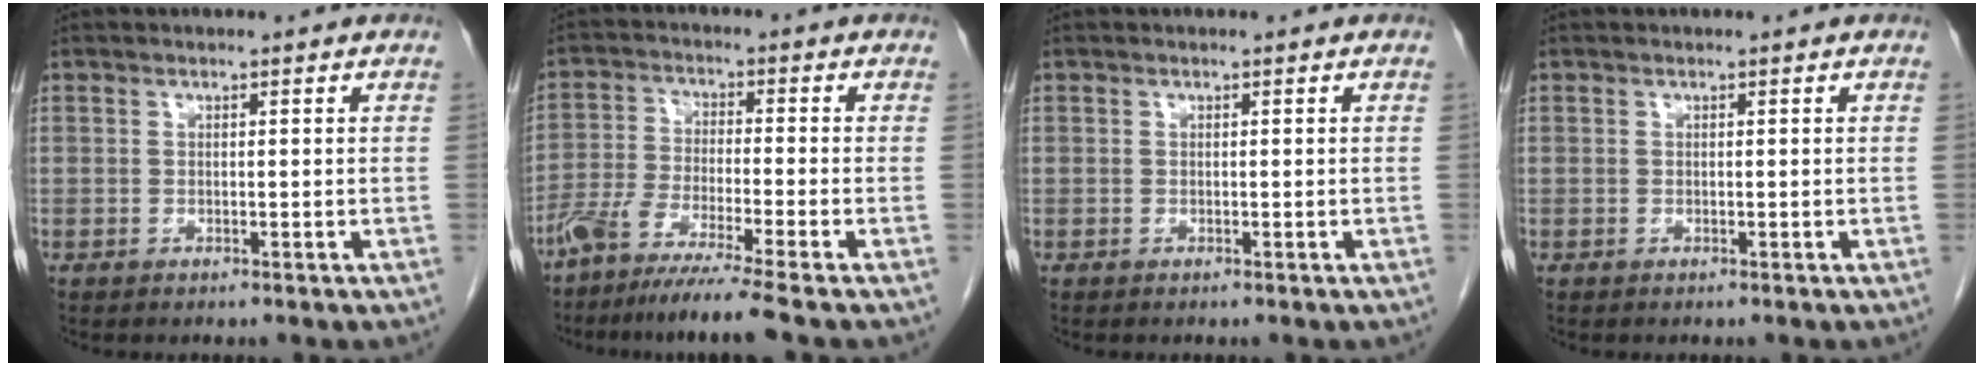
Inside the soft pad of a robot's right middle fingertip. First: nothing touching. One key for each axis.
{"total": 8.2, "fx": -6.5, "fy": -1.2, "fz": 4.9, "tx": -0.089, "ty": -0.031, "tz": -0.122}
{"total": 0.0}
{"total": 0.0}